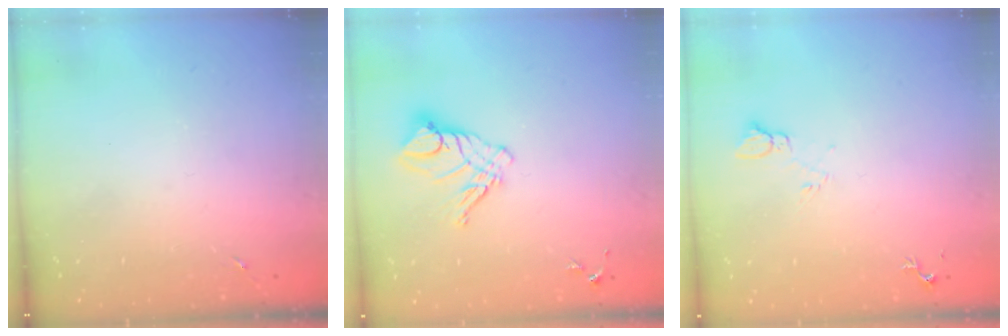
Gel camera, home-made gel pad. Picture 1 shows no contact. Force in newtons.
{"total": 10.7, "press": 10.6, "slide": 1.1}
{"total": 4.6, "press": 4.6, "slide": 0.6}